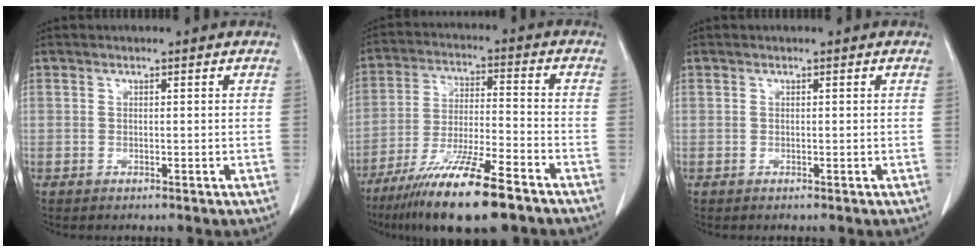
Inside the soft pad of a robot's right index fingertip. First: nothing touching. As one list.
[{"total": 15.1, "force": [-10.4, 1.4, 10.8], "torque": [-0.206, -0.040, -0.184]}, {"total": 0.0}]